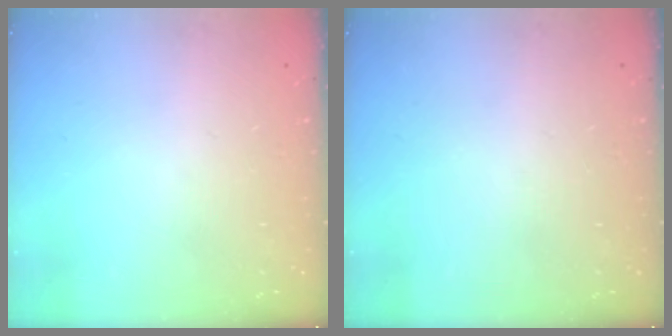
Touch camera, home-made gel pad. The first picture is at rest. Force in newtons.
{"total": 0.0}